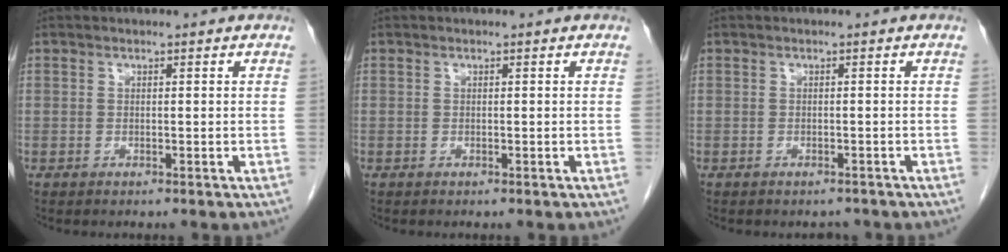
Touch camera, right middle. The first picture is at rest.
{"total": 0.0}
{"total": 1.5, "force": [-1.3, 0.6, 0.2], "torque": [-0.005, -0.001, -0.018]}